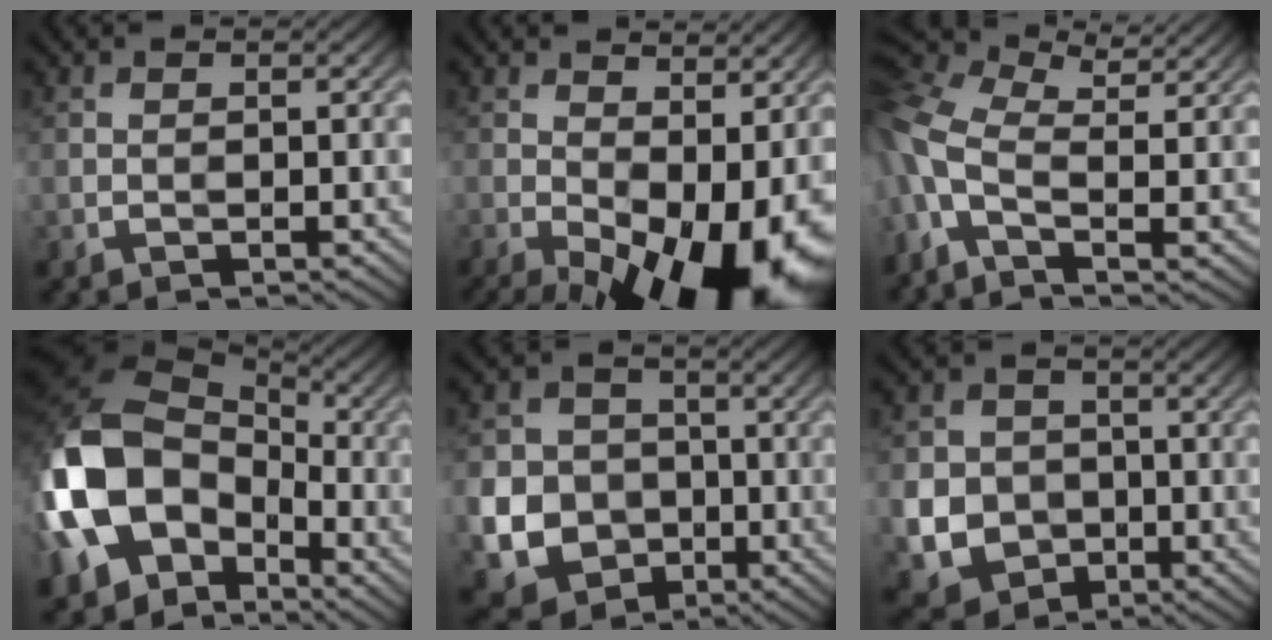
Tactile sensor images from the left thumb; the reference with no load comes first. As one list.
[{"total": 17.1, "force": [-4.7, 8.6, 14.0], "torque": [-0.210, -0.019, -0.042]}, {"total": 11.3, "force": [0.6, 5.5, 9.8], "torque": [-0.269, 0.001, 0.006]}, {"total": 15.8, "force": [-3.5, 12.2, 9.4], "torque": [-0.242, -0.017, -0.070]}, {"total": 10.5, "force": [-2.0, 9.7, 3.5], "torque": [-0.108, -0.027, -0.057]}, {"total": 8.1, "force": [-1.0, 7.6, 2.7], "torque": [-0.082, -0.021, -0.032]}]